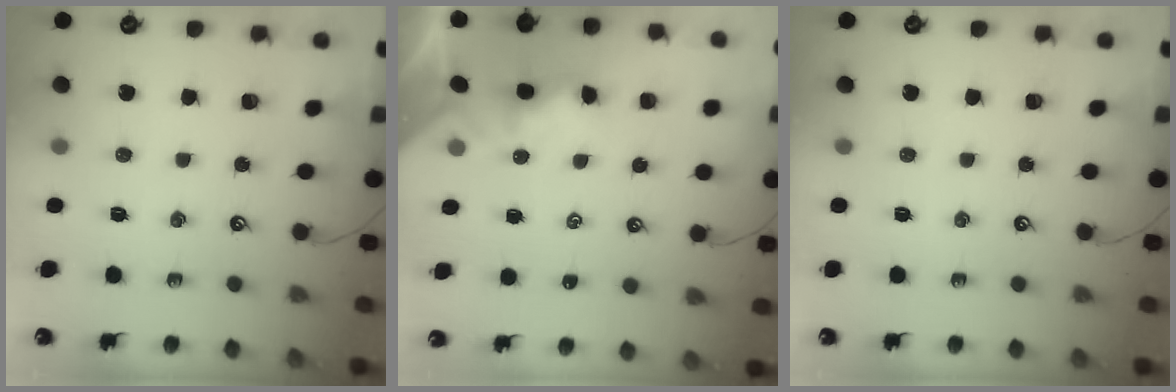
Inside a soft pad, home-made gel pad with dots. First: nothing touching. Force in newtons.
{"total": 1.2, "press": 1.1, "slide": 0.4}
{"total": 0.0}